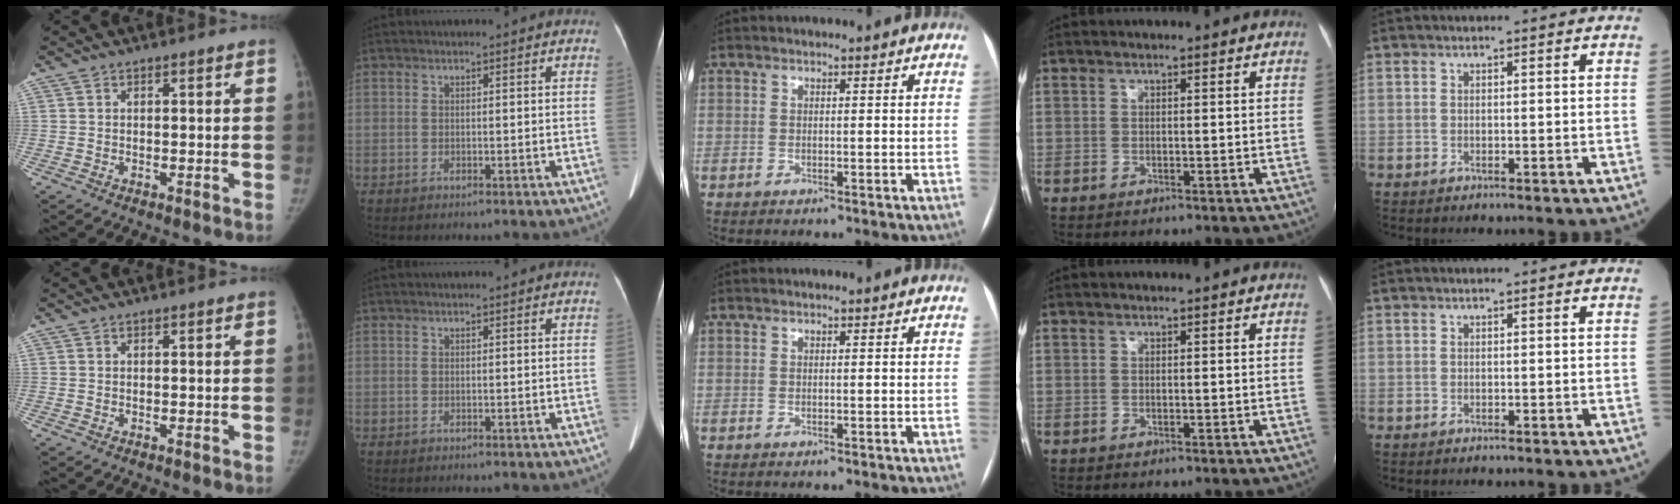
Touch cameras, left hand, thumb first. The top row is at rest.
{}